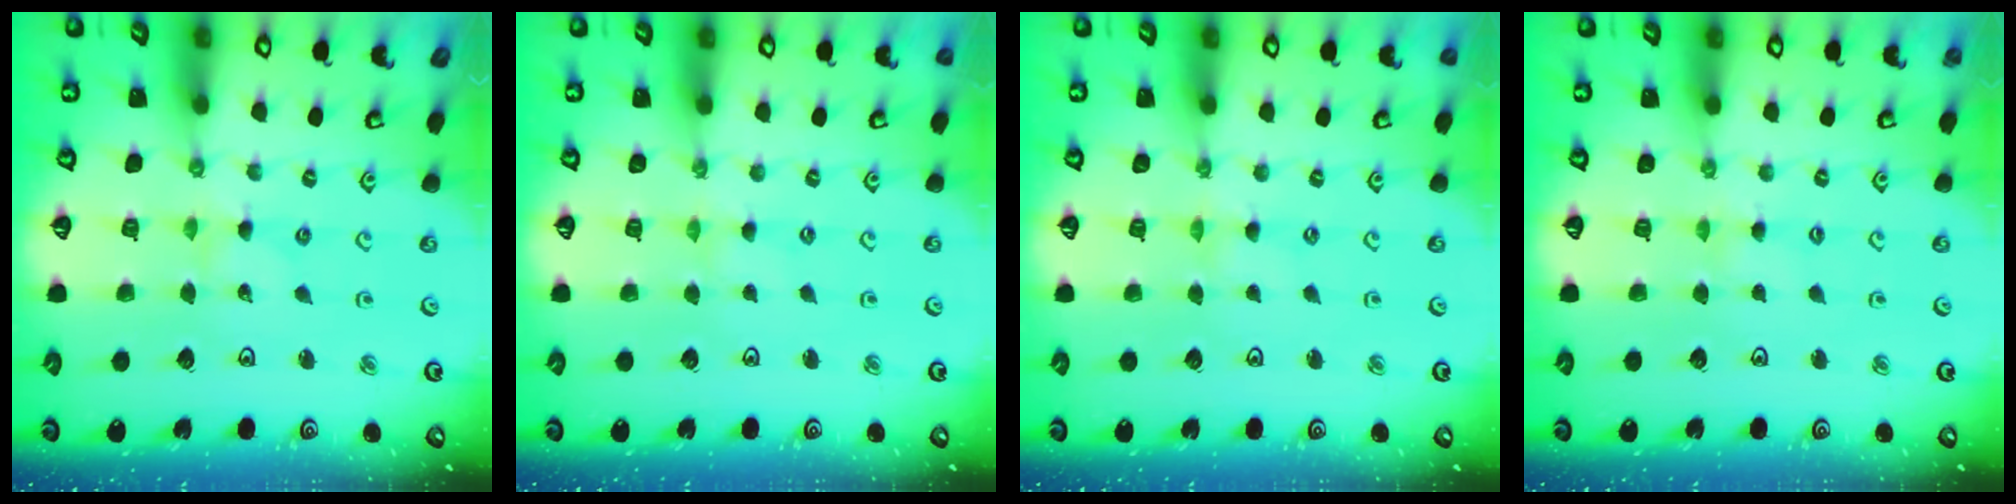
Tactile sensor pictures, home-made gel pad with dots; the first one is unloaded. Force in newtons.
{"total": 0.0}
{"total": 0.0}
{"total": 2.0, "press": 2.0, "slide": 0.3}